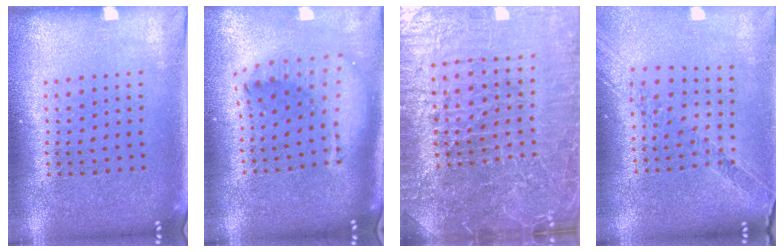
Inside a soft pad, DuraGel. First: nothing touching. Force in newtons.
{"total": 2.0, "press": 1.6, "slide": 1.2}
{"total": 5.9, "press": 5.4, "slide": 2.3}
{"total": 1.1, "press": 1.1, "slide": 0.2}